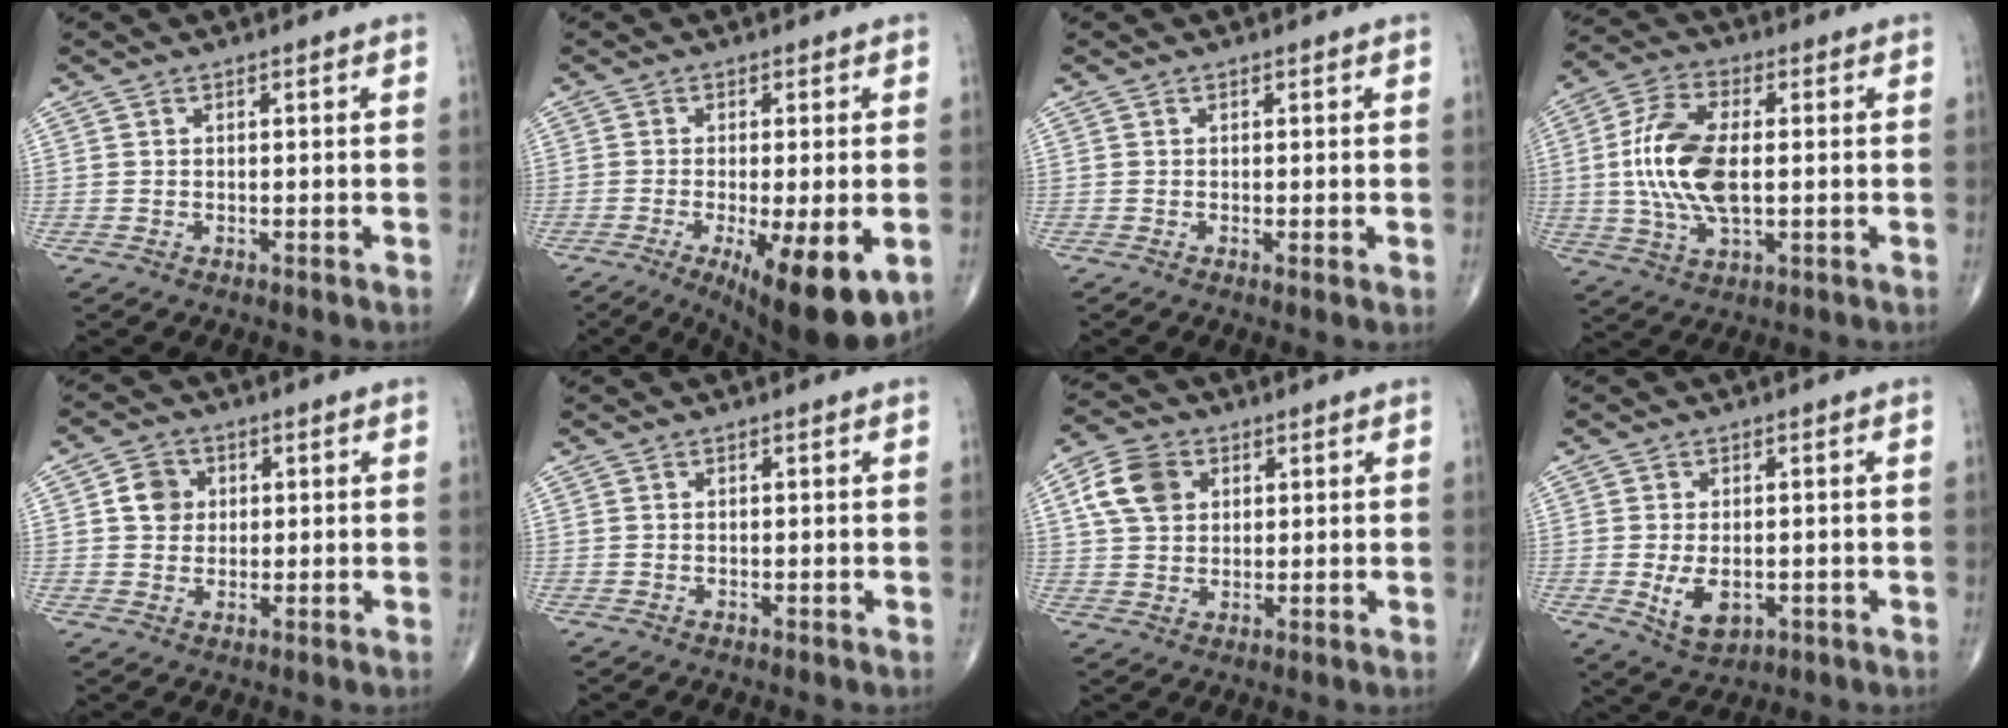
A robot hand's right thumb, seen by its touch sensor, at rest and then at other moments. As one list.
[{"total": 14.2, "force": [-5.1, 4.0, 12.7], "torque": [-0.164, -0.019, -0.065]}, {"total": 1.0, "force": [-0.1, 0.1, 1.0], "torque": [-0.022, -0.005, -0.004]}, {"total": 13.6, "force": [0.2, 6.8, 11.8], "torque": [-0.249, 0.007, 0.001]}, {"total": 4.9, "force": [0.9, 4.3, 2.1], "torque": [-0.016, 0.001, 0.011]}, {"total": 0.0}, {"total": 8.5, "force": [2.7, 6.3, 5.0], "torque": [-0.084, 0.002, 0.047]}, {"total": 6.1, "force": [-1.2, 3.7, 4.7], "torque": [-0.073, -0.009, -0.010]}]